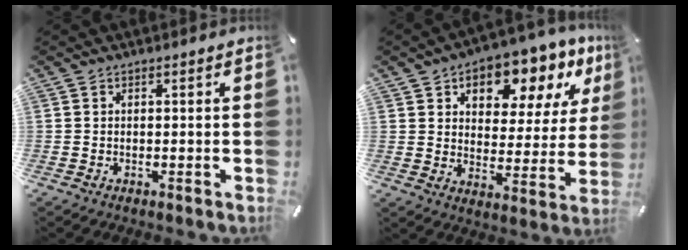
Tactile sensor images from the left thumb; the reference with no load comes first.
{"total": 11.1, "force": [7.2, 6.4, 5.4], "torque": [-0.067, -0.058, 0.122]}